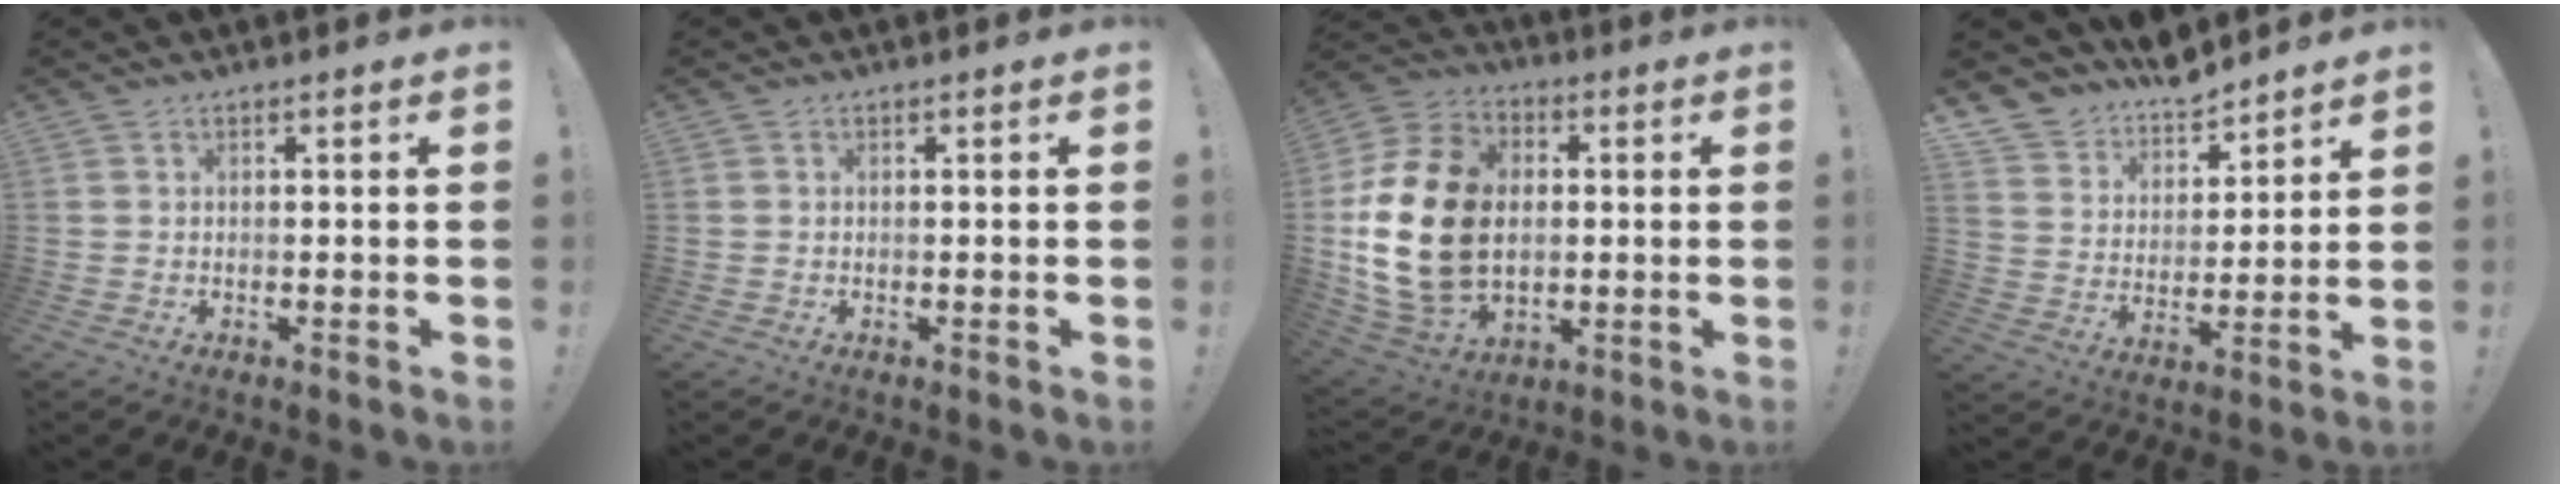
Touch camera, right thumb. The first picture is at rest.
{"total": 0.0}
{"total": 22.8, "force": [0.2, 16.7, 15.6], "torque": [-0.302, 0.023, 0.018]}
{"total": 9.7, "force": [8.8, 4.2, 0.1], "torque": [-0.016, -0.089, 0.165]}